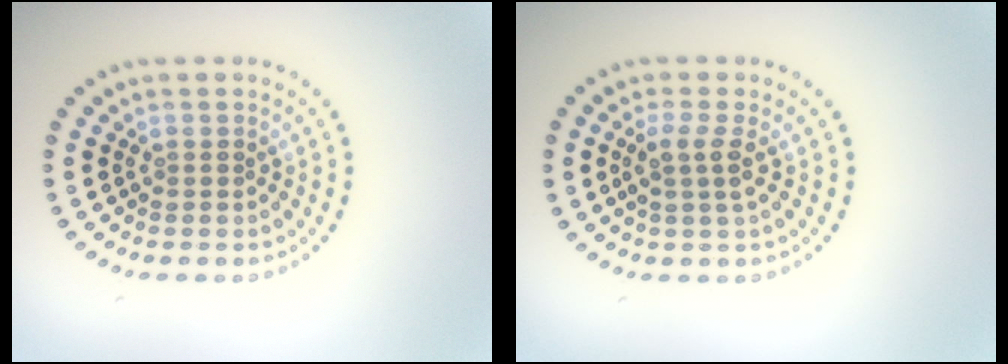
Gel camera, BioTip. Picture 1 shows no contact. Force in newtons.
{"total": 2.1, "press": 1.6, "slide": 1.3}